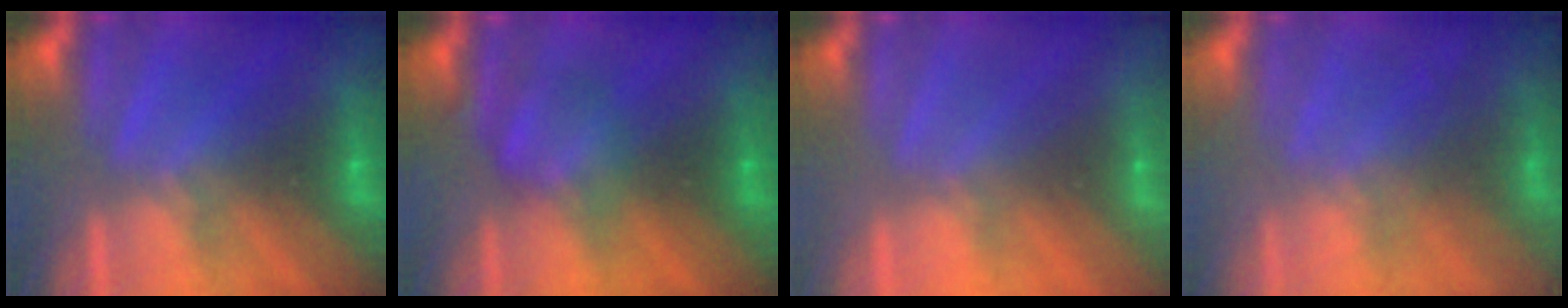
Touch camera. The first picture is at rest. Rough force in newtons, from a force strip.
{"total": 2.5}
{"total": 2.8}
{"total": 9.5}